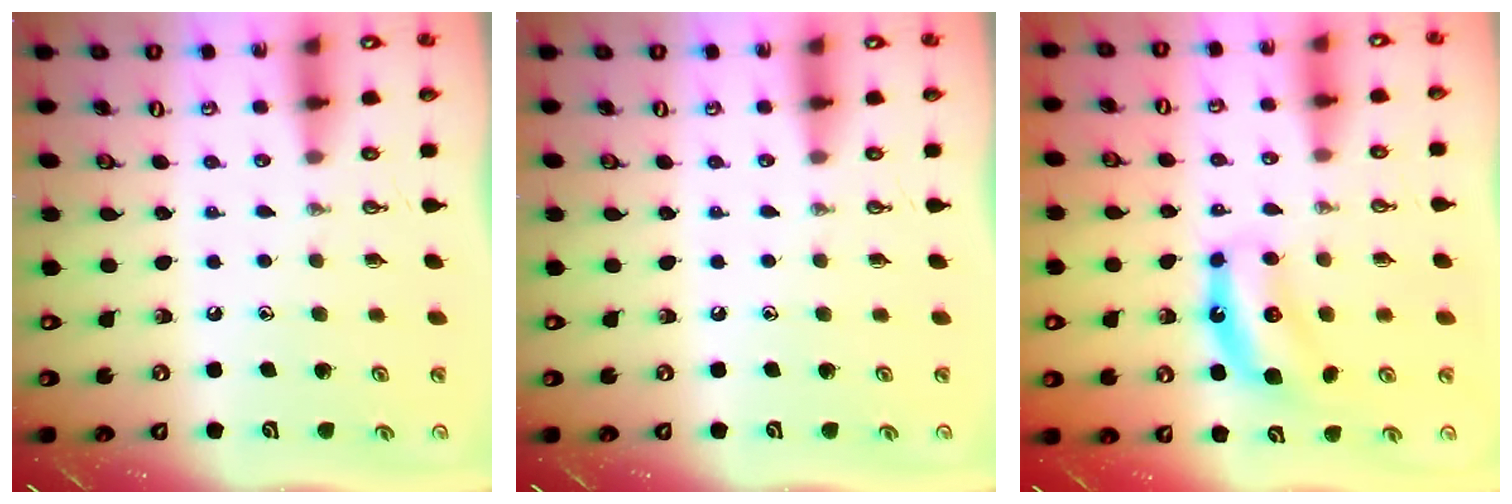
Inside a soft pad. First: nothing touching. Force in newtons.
{"total": 0.0}
{"total": 7.4, "press": 7.4, "slide": 0.3}